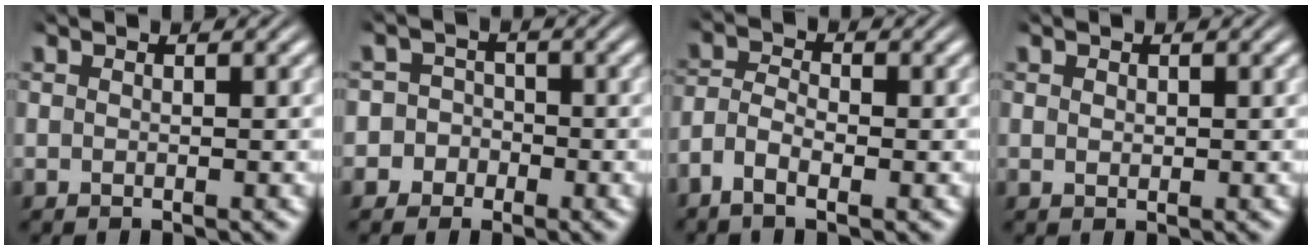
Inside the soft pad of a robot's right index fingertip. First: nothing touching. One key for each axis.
{"total": 6.3, "fx": -1.8, "fy": 5.9, "fz": 0.9, "tx": -0.038, "ty": -0.011, "tz": -0.044}
{"total": 3.4, "fx": -1.3, "fy": 2.5, "fz": 2.0, "tx": -0.050, "ty": -0.007, "tz": -0.028}
{"total": 0.5, "fx": 0.4, "fy": 0.2, "fz": 0.3, "tx": -0.008, "ty": -0.004, "tz": 0.012}